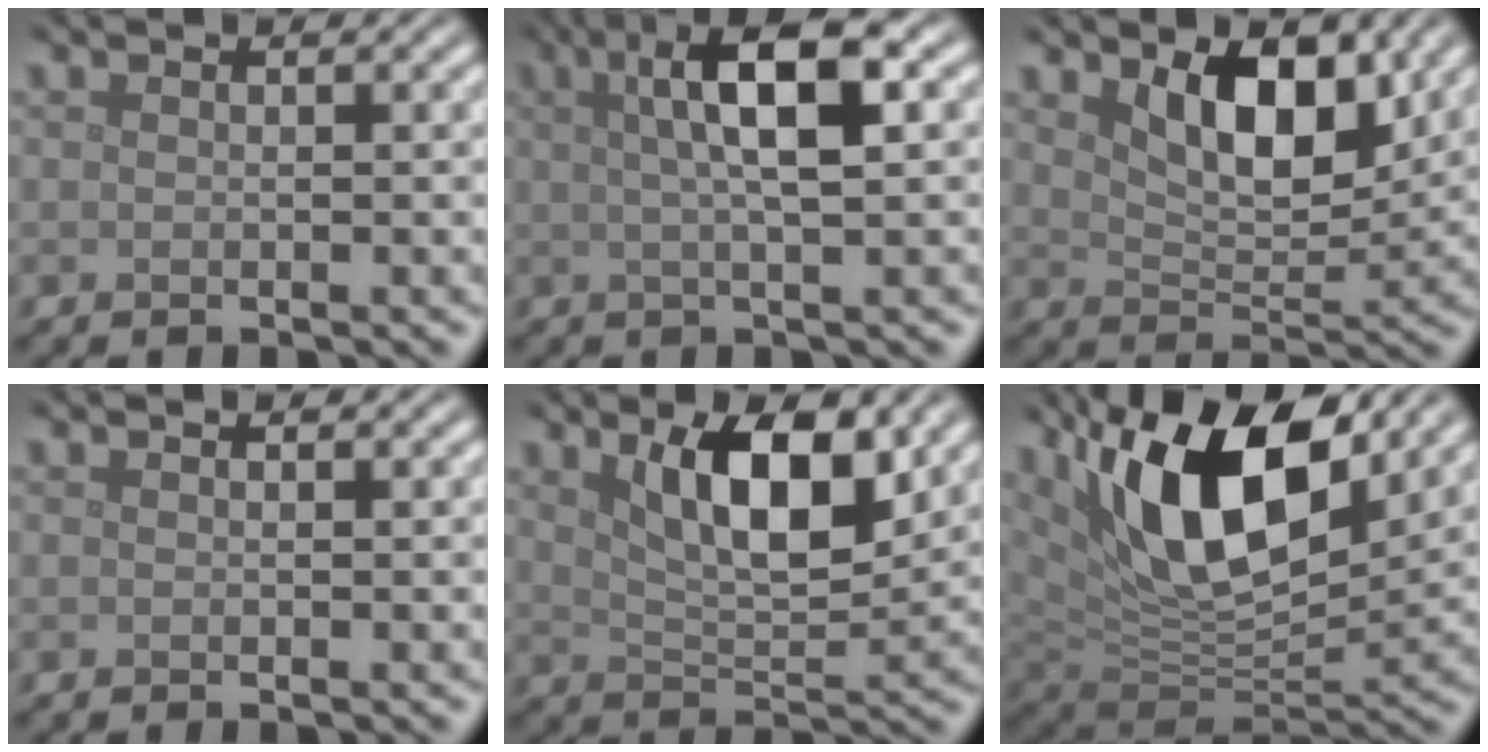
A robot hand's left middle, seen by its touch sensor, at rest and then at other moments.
{"total": 7.3, "force": [2.1, 1.9, 6.8], "torque": [-0.090, 0.020, 0.025]}
{"total": 5.9, "force": [2.9, 2.7, 4.4], "torque": [-0.077, -0.009, 0.044]}
{"total": 0.0}
{"total": 7.2, "force": [3.3, 2.6, 5.8], "torque": [-0.098, -0.003, 0.055]}
{"total": 12.7, "force": [5.9, 5.3, 9.9], "torque": [-0.163, 0.006, 0.103]}